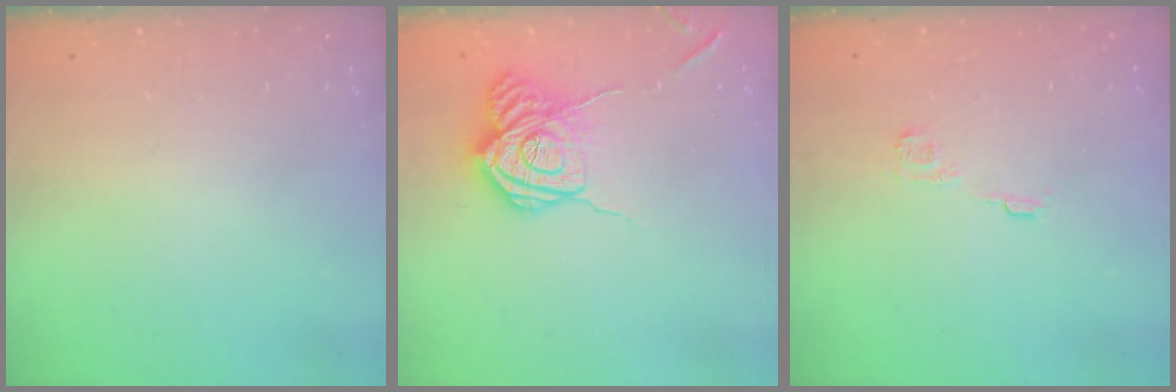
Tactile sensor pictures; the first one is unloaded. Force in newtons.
{"total": 17.0, "press": 17.0, "slide": 0.9}
{"total": 4.3, "press": 4.3, "slide": 0.6}